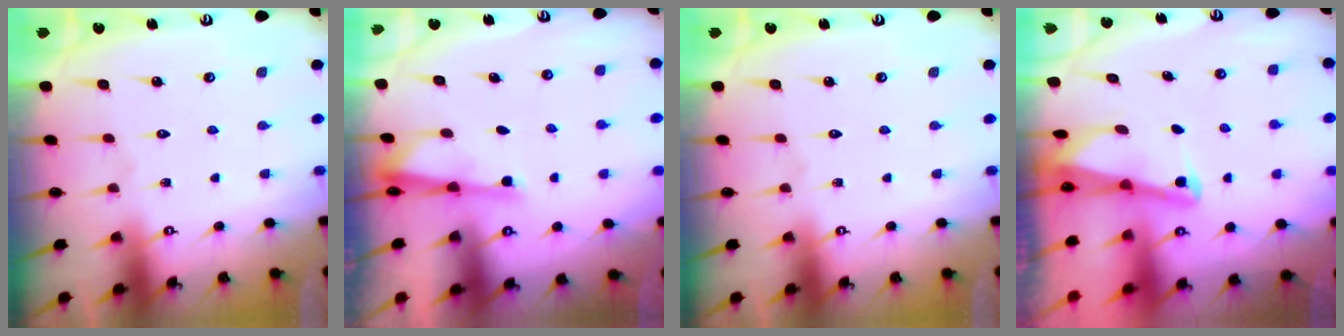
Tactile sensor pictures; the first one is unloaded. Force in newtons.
{"total": 2.2, "press": 2.2, "slide": 0.3}
{"total": 0.0}
{"total": 2.1, "press": 2.1, "slide": 0.3}